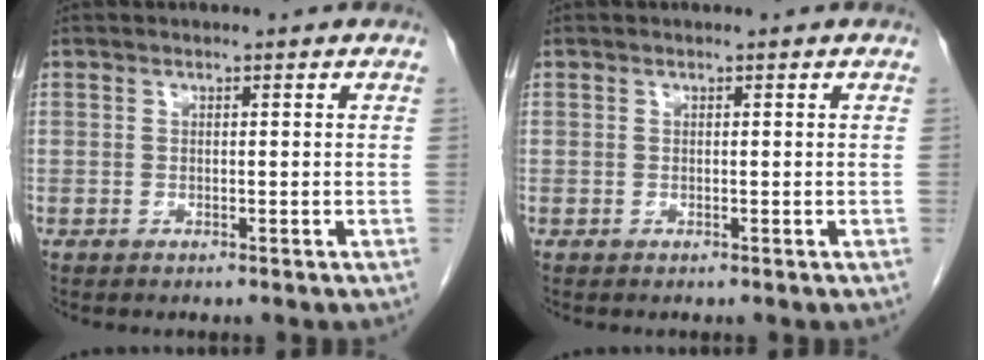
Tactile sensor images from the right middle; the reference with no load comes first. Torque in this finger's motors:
{"motor_torque": [0.00, 0.00, 0.00, 0.00]}